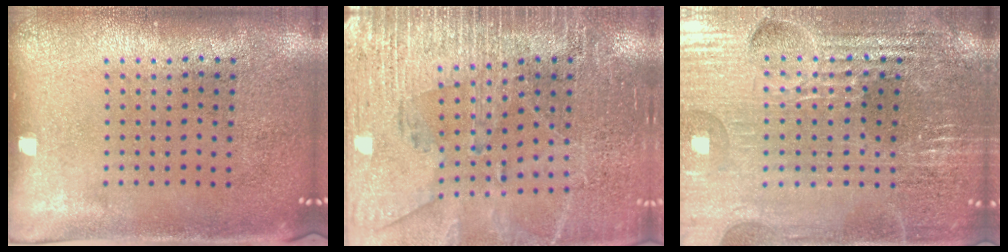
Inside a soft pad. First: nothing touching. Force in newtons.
{"total": 3.1, "press": 3.0, "slide": 0.5}
{"total": 4.2, "press": 4.0, "slide": 1.1}